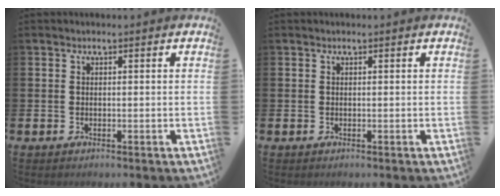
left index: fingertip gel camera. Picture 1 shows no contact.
{"total": 0.0}